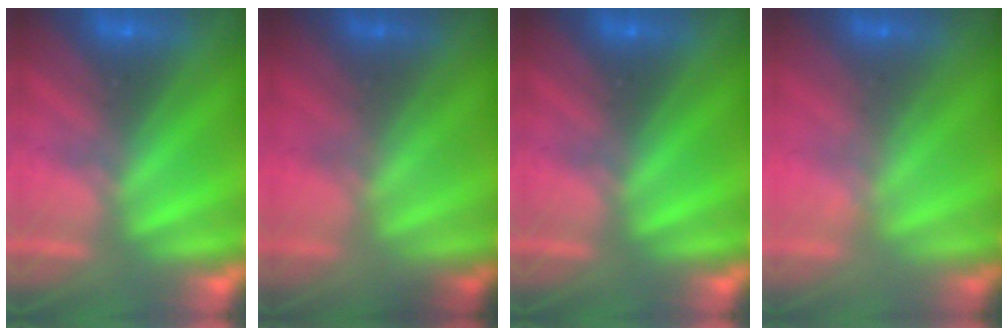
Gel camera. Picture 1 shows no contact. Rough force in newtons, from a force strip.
{"total": 1.7}
{"total": 0.0}
{"total": 2.0}